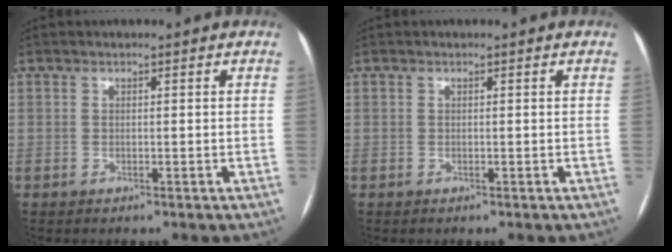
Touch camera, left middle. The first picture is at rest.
{"total": 0.0}